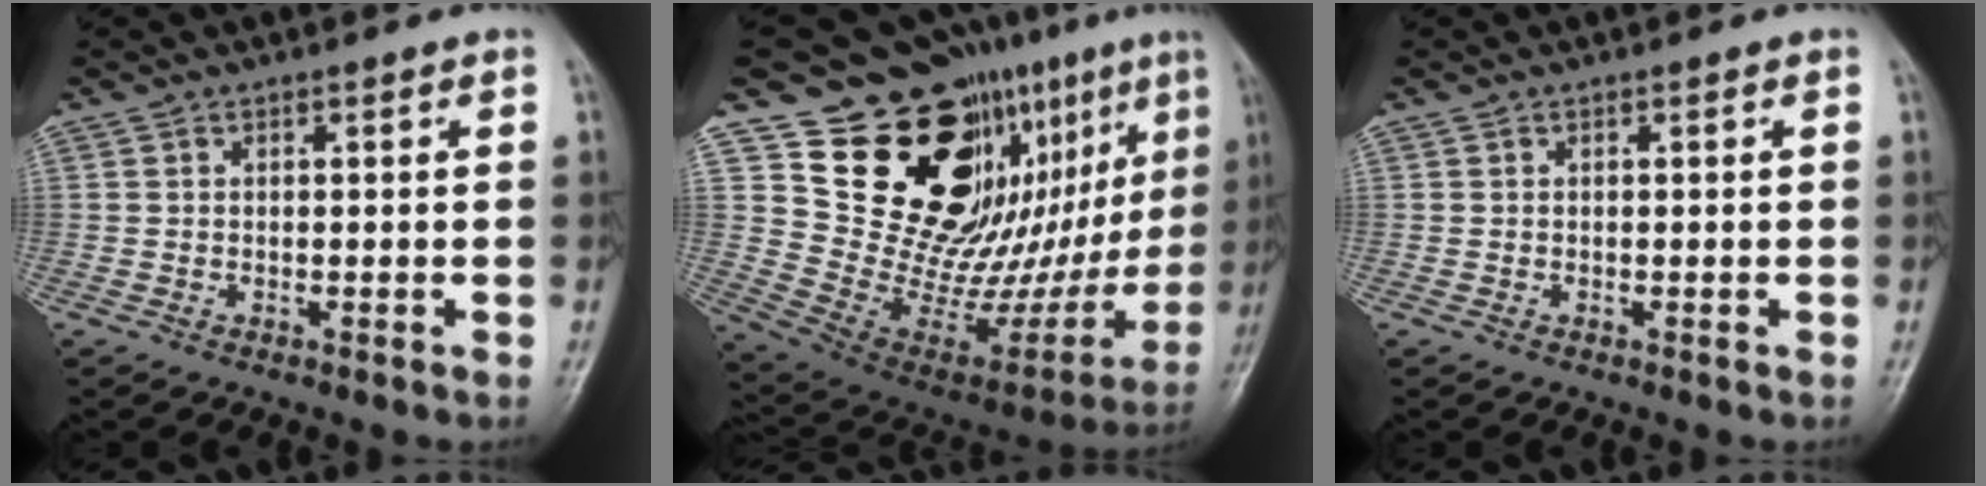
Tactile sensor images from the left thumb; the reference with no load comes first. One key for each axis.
{"total": 26.7, "fx": 13.2, "fy": 13.5, "fz": 18.8, "tx": -0.201, "ty": -0.053, "tz": 0.231}
{"total": 0.0}